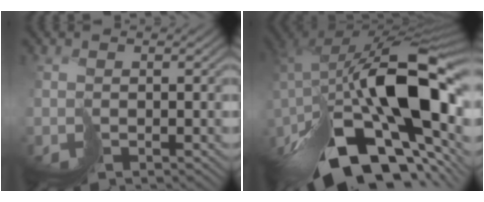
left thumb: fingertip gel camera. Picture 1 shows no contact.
{"total": 17.5, "force": [-5.3, 9.1, 13.9], "torque": [-0.247, -0.011, -0.083]}